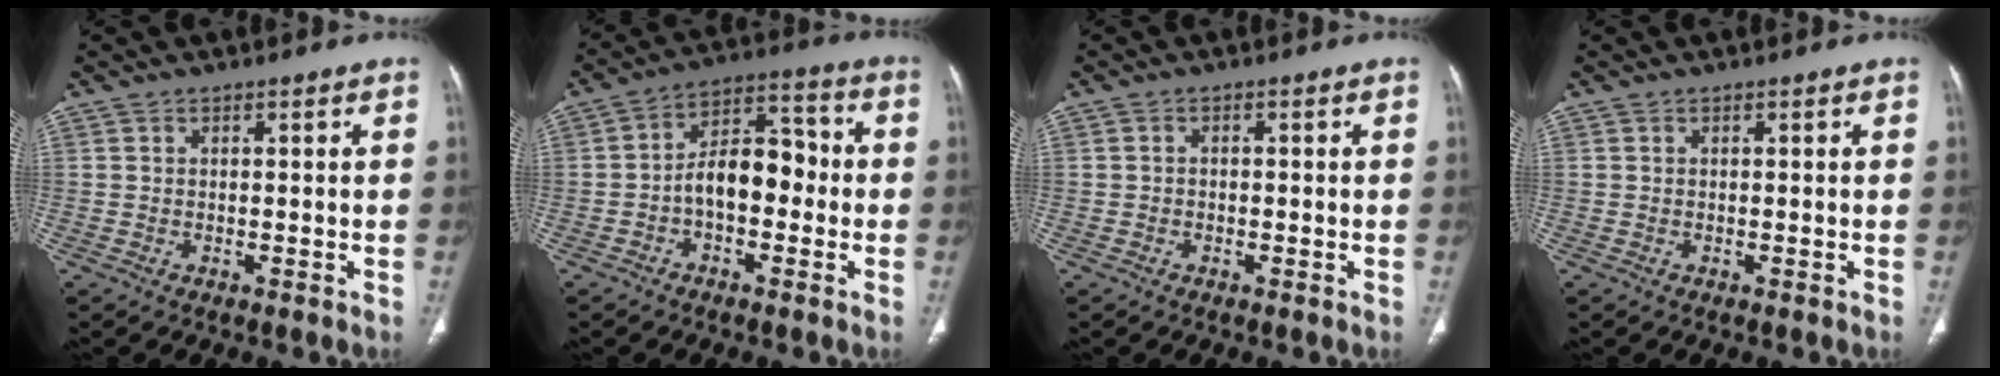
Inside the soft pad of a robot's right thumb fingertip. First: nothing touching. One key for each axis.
{"total": 10.4, "fx": -1.8, "fy": 6.3, "fz": 8.1, "tx": -0.106, "ty": 0.043, "tz": -0.041}
{"total": 0.6, "fx": -0.2, "fy": 0.5, "fz": 0.3, "tx": -0.003, "ty": 0.002, "tz": -0.007}
{"total": 0.0}